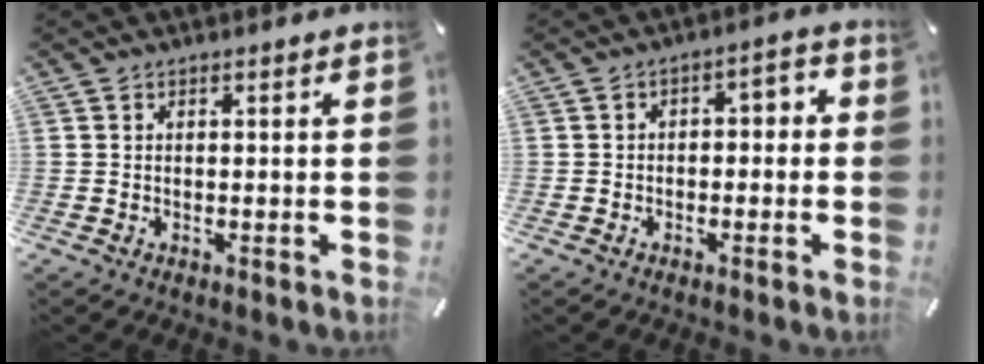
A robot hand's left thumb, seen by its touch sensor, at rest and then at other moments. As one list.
[{"total": 3.3, "force": [-2.2, 2.0, 1.6], "torque": [-0.027, 0.019, -0.044]}]